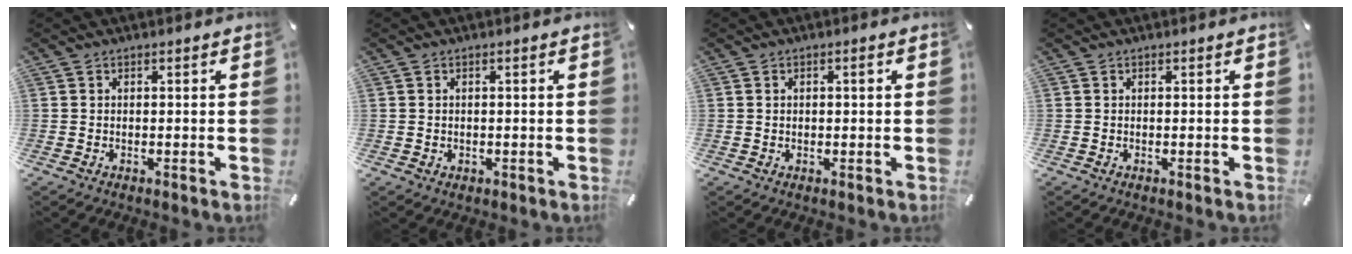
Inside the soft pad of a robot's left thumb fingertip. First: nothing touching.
{"total": 0.8, "force": [0.0, 0.7, 0.3], "torque": [-0.008, 0.004, -0.002]}
{"total": 1.3, "force": [0.3, 0.5, 1.2], "torque": [-0.016, 0.001, 0.001]}
{"total": 0.0}